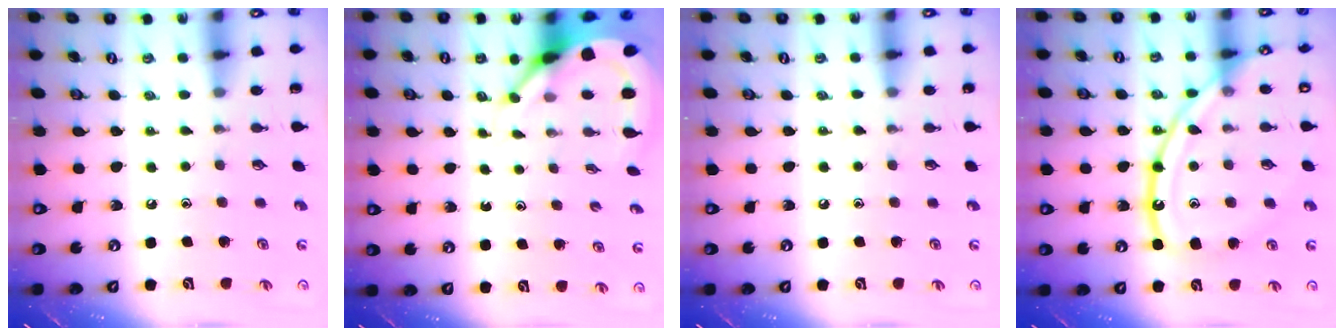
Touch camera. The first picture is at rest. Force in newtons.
{"total": 7.0, "press": 6.9, "slide": 1.0}
{"total": 4.8, "press": 4.8, "slide": 0.6}
{"total": 17.4, "press": 17.4, "slide": 1.5}